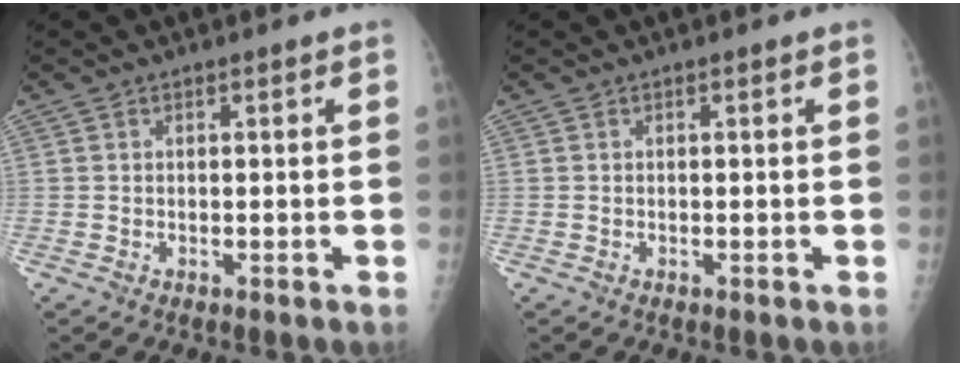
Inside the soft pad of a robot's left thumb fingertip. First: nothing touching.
{"total": 0.0}